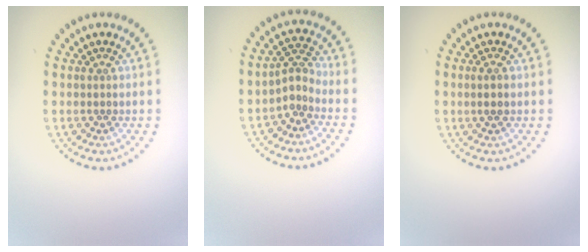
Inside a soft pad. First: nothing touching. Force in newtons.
{"total": 2.2, "press": 1.5, "slide": 1.6}
{"total": 1.3, "press": 1.2, "slide": 0.7}